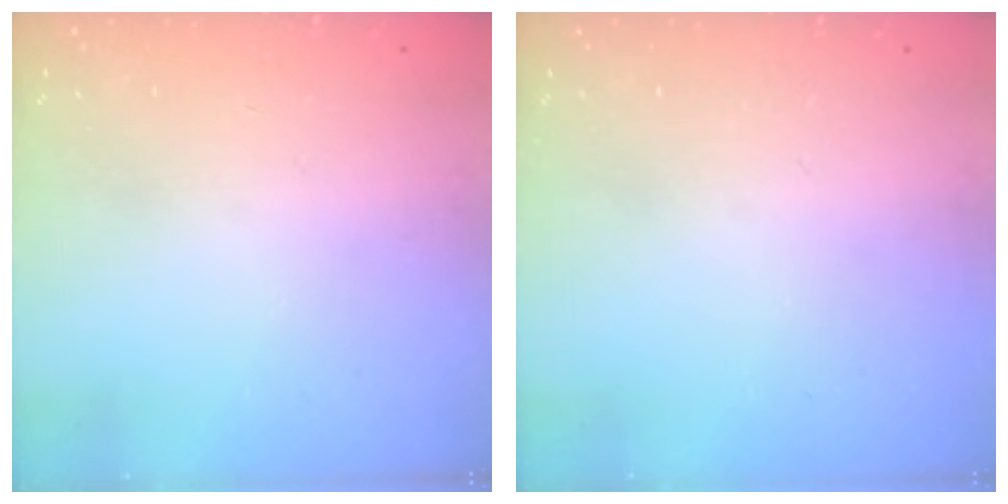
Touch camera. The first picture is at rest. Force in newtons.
{"total": 0.0}